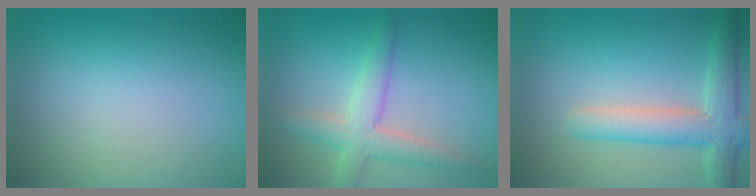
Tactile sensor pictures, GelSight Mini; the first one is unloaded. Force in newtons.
{"total": 4.0, "press": 4.0, "slide": 0.3}
{"total": 5.0, "press": 4.9, "slide": 0.4}